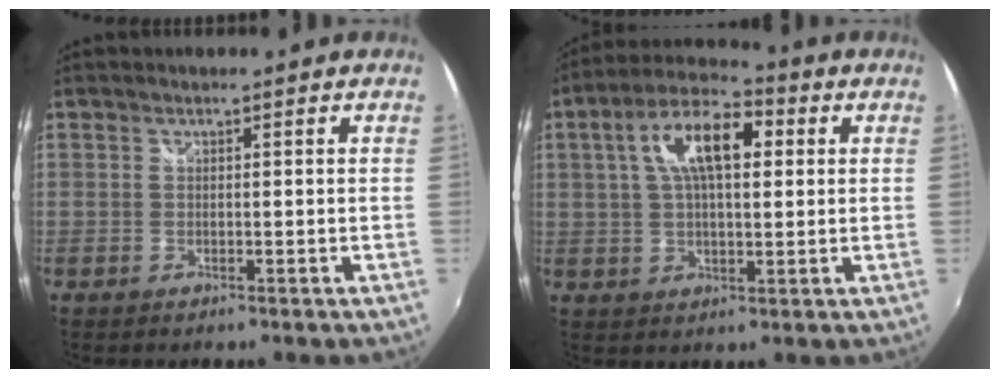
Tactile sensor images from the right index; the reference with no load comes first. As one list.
[{"total": 12.3, "force": [3.2, 5.5, 10.5], "torque": [-0.189, 0.029, 0.048]}]